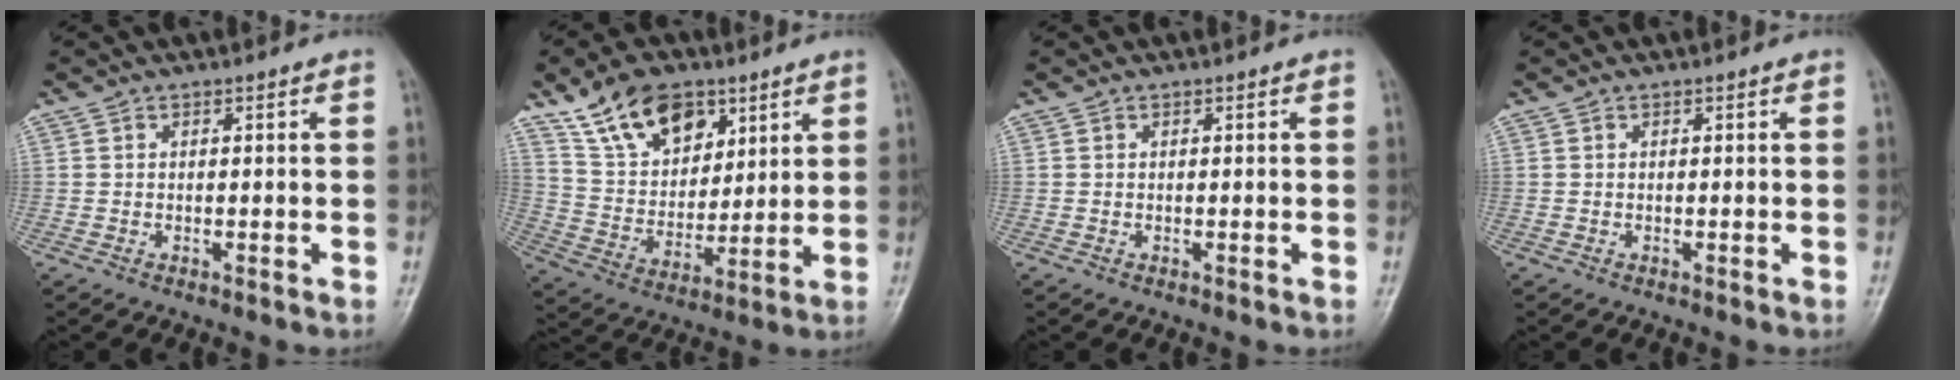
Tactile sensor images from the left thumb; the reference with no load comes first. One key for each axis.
{"total": 15.1, "fx": 9.2, "fy": 9.1, "fz": 7.9, "tx": -0.099, "ty": -0.038, "tz": 0.172}
{"total": 0.0}
{"total": 0.0}